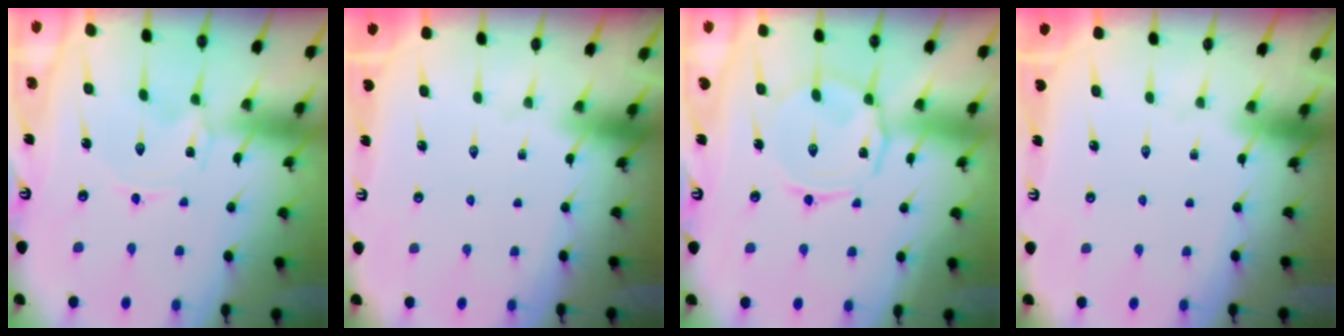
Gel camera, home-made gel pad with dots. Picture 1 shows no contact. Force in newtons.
{"total": 0.0}
{"total": 7.4, "press": 7.4, "slide": 0.8}
{"total": 0.0}